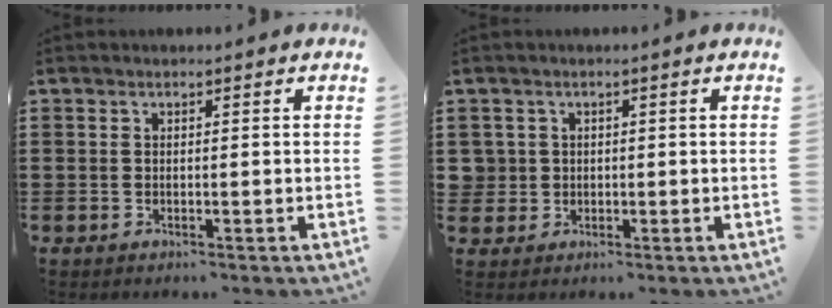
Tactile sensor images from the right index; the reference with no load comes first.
{"total": 2.0, "force": [-0.1, 2.0, 0.2], "torque": [-0.015, 0.006, -0.004]}